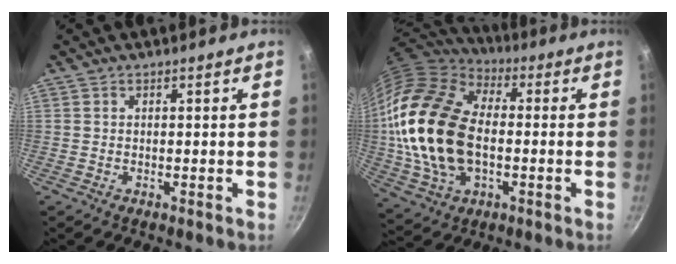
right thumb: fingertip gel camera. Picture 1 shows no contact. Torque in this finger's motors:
{"motor_torque": [-0.42, 2.32, 2.77, 0.00, 0.33]}